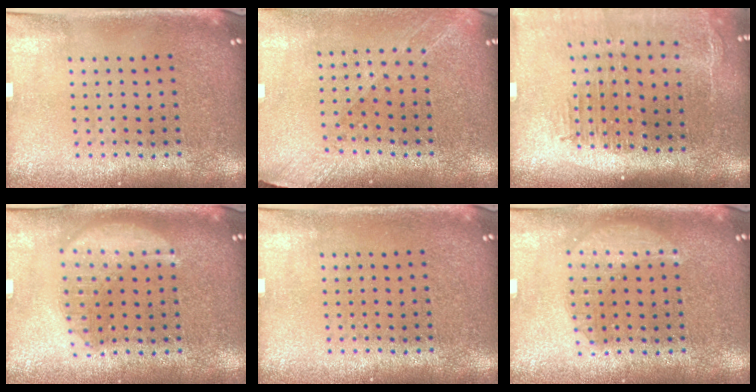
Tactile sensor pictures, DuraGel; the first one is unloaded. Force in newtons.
{"total": 1.2, "press": 1.2, "slide": 0.2}
{"total": 2.5, "press": 2.0, "slide": 1.5}
{"total": 2.1, "press": 2.1, "slide": 0.1}
{"total": 0.0}
{"total": 2.4, "press": 2.4, "slide": 0.3}